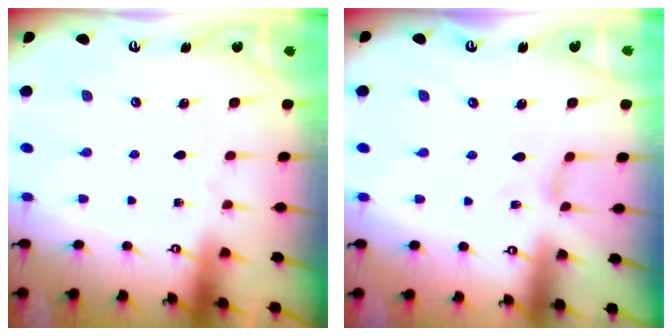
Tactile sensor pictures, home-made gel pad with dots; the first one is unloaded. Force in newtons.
{"total": 0.0}